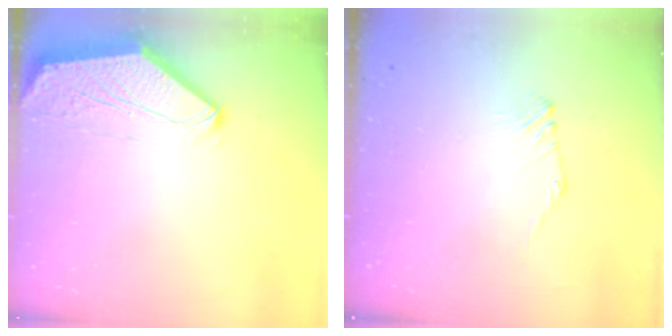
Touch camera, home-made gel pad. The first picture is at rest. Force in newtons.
{"total": 0.6, "press": 0.5, "slide": 0.3}